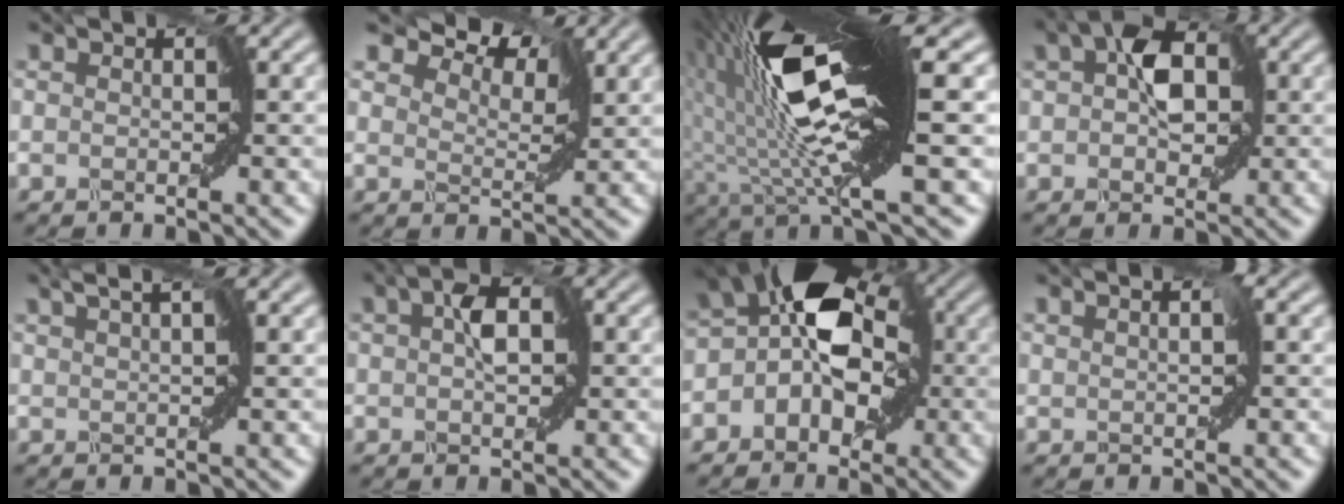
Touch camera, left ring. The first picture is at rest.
{"total": 5.0, "force": [4.0, 1.8, 2.2], "torque": [-0.041, 0.004, 0.068]}
{"total": 11.7, "force": [2.2, 1.8, 11.3], "torque": [-0.231, 0.007, 0.046]}
{"total": 4.1, "force": [1.4, 2.3, 3.1], "torque": [-0.048, 0.011, 0.026]}
{"total": 1.5, "force": [1.1, -0.6, 0.8], "torque": [-0.023, 0.001, 0.025]}
{"total": 2.2, "force": [1.0, 0.8, 1.8], "torque": [-0.037, 0.002, 0.021]}
{"total": 6.7, "force": [0.1, 4.0, 5.3], "torque": [-0.087, 0.012, -0.006]}
{"total": 0.7, "force": [0.5, -0.4, 0.3], "torque": [-0.015, -0.002, 0.014]}